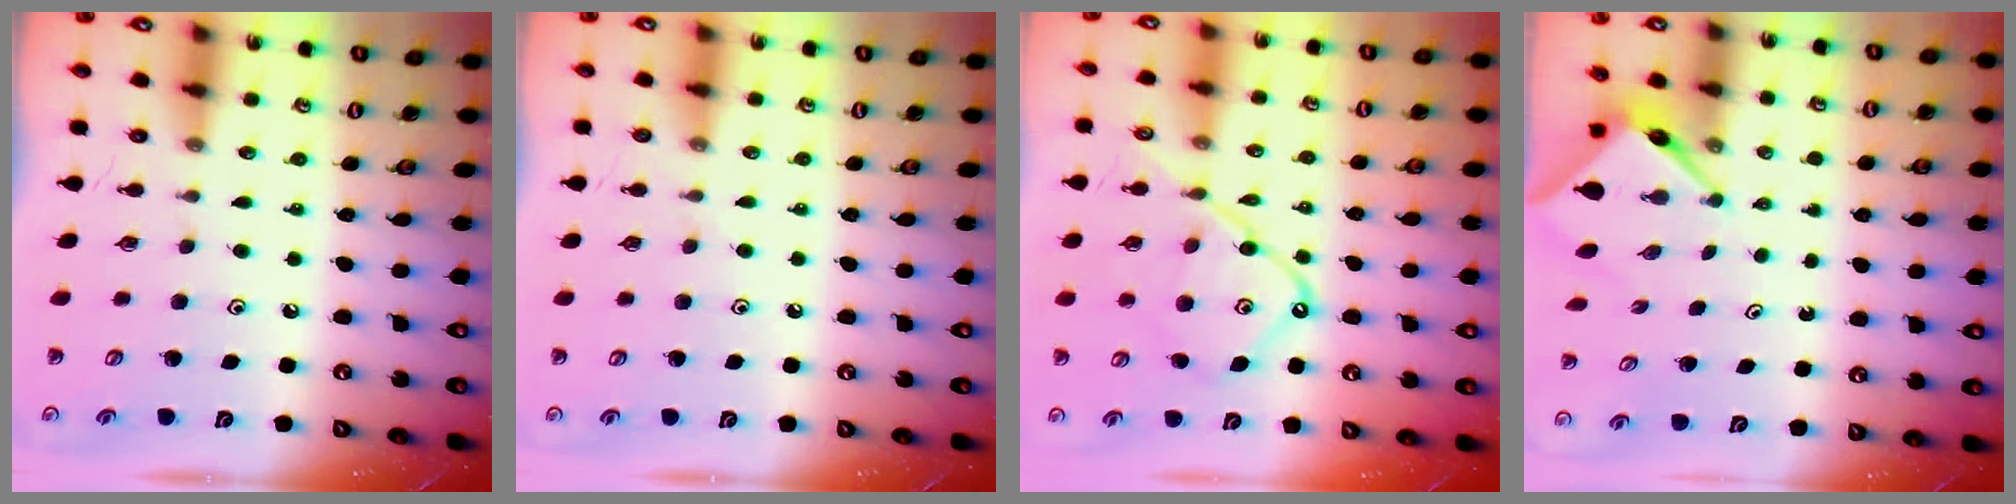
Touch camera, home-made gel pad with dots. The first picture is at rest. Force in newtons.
{"total": 2.6, "press": 2.6, "slide": 0.4}
{"total": 14.5, "press": 14.5, "slide": 1.0}
{"total": 3.9, "press": 3.9, "slide": 0.2}